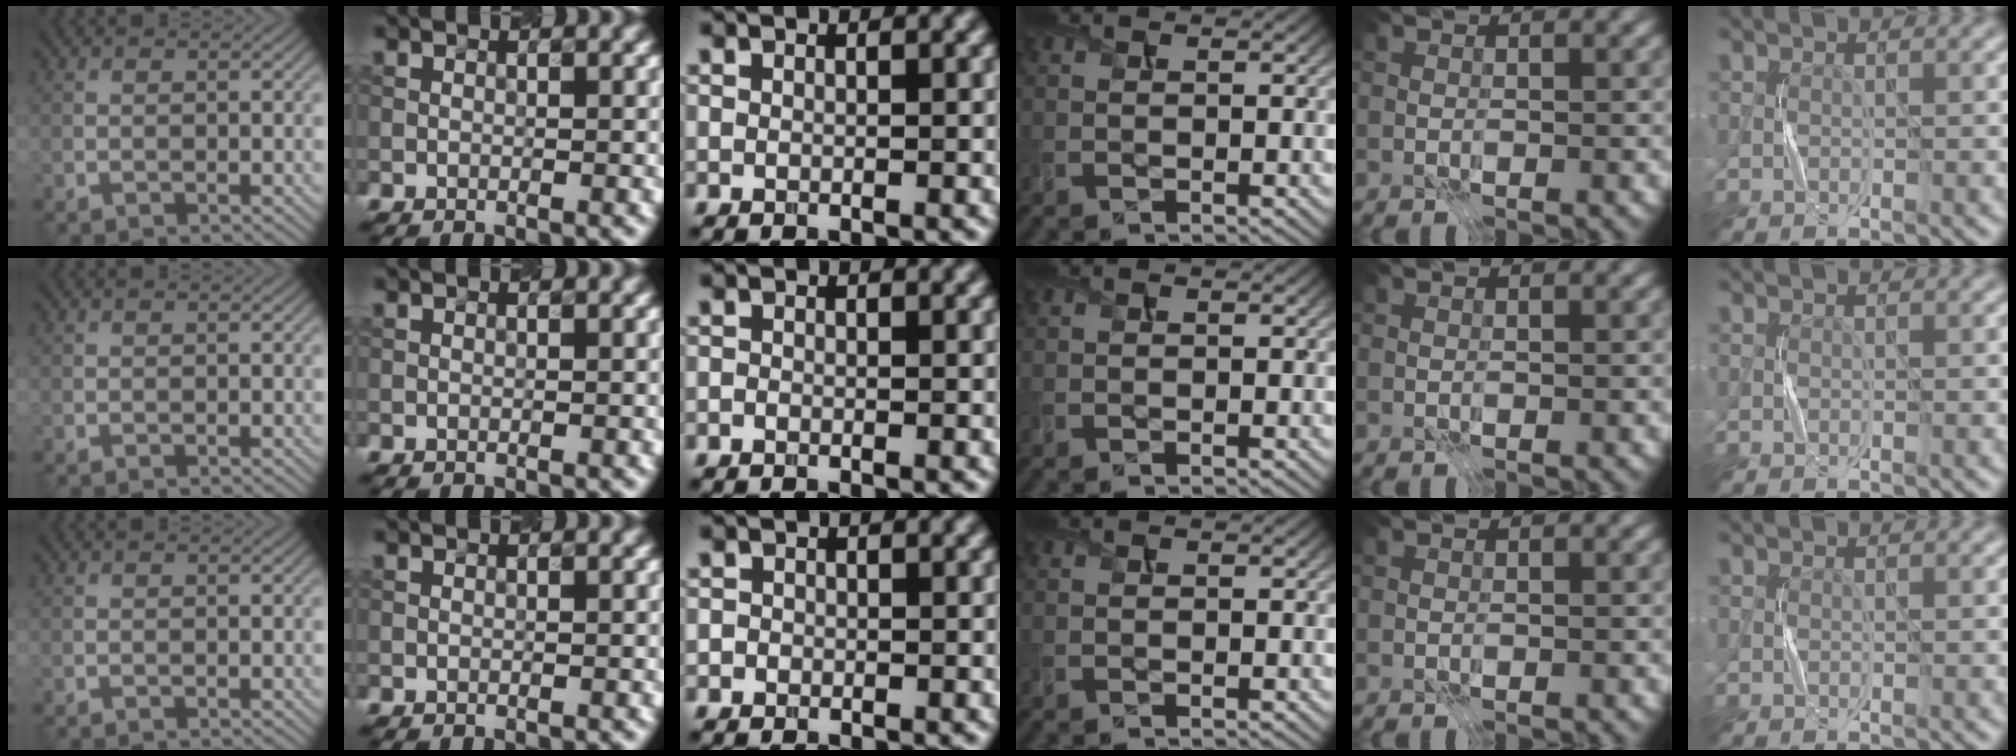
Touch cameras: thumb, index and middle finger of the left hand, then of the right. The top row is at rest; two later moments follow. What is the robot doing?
{"motion": "press", "object": "gel pad"}